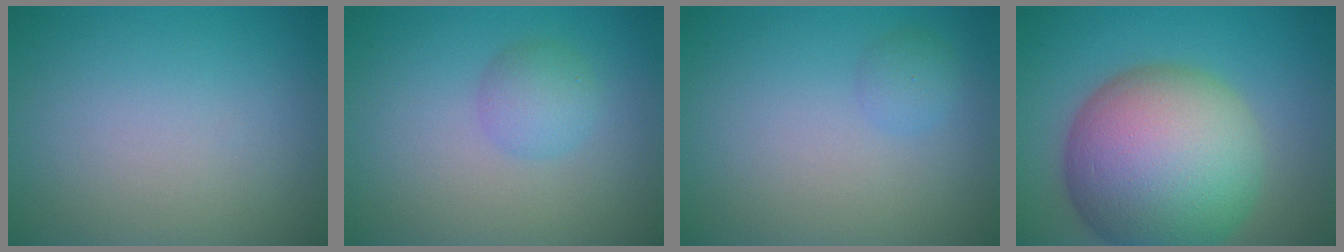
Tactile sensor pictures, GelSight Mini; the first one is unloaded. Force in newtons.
{"total": 2.2, "press": 2.2, "slide": 0.1}
{"total": 1.3, "press": 1.2, "slide": 0.1}
{"total": 15.5, "press": 15.5, "slide": 0.3}